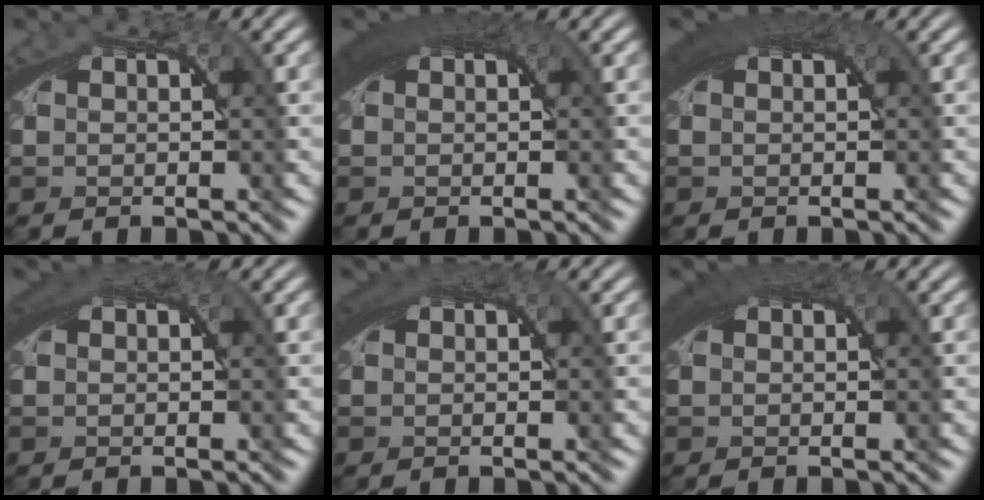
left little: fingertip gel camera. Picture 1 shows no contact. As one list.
[{"total": 4.4, "force": [1.8, 1.6, 3.7], "torque": [-0.051, 0.014, 0.024]}, {"total": 4.1, "force": [1.8, 1.4, 3.4], "torque": [-0.047, 0.014, 0.023]}, {"total": 2.5, "force": [1.3, 0.9, 1.9], "torque": [-0.030, 0.010, 0.017]}, {"total": 2.7, "force": [1.4, 0.9, 2.1], "torque": [-0.033, 0.011, 0.018]}, {"total": 3.7, "force": [1.6, 1.3, 3.0], "torque": [-0.043, 0.013, 0.022]}]